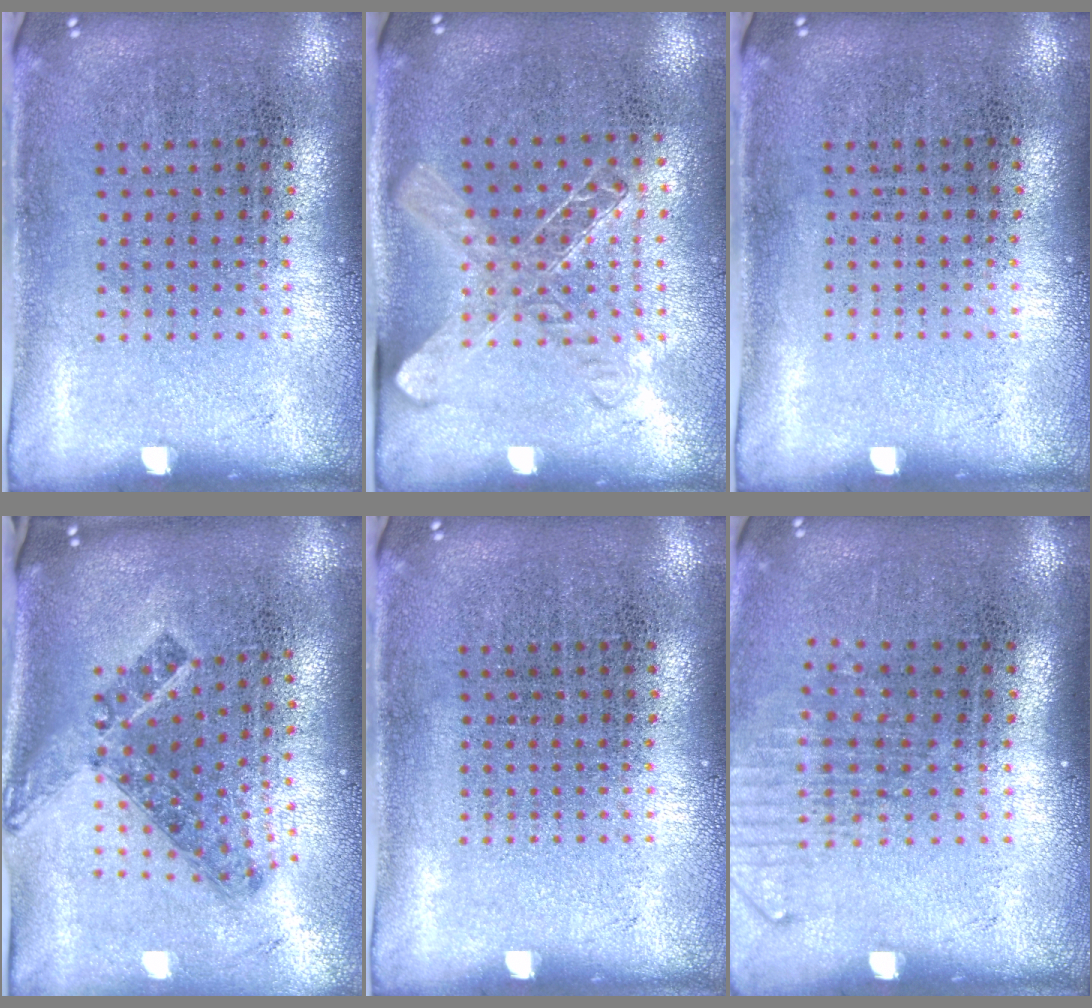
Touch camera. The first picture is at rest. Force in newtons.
{"total": 1.4, "press": 1.3, "slide": 0.6}
{"total": 0.0}
{"total": 1.4, "press": 1.0, "slide": 0.9}
{"total": 0.0}
{"total": 1.3, "press": 1.1, "slide": 0.8}